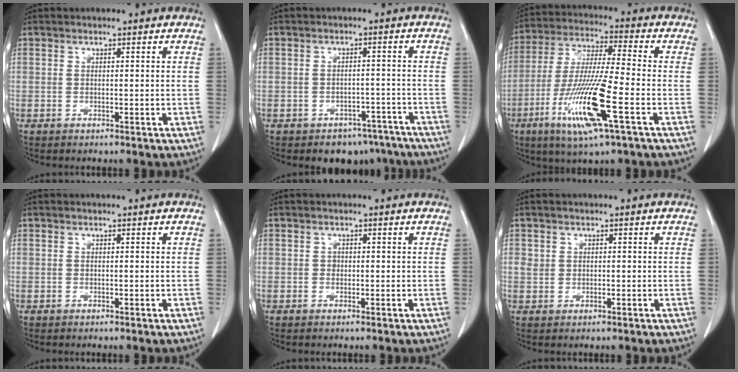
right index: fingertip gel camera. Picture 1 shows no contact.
{"total": 6.9, "force": [-5.4, 4.1, 1.2], "torque": [0.012, 0.016, -0.067]}
{"total": 15.2, "force": [-5.8, 0.5, 14.1], "torque": [-0.288, -0.022, -0.107]}
{"total": 0.0}
{"total": 0.7, "force": [0.0, 0.6, 0.2], "torque": [0.002, 0.004, 0.002]}
{"total": 1.5, "force": [0.4, 1.4, 0.5], "torque": [-0.008, 0.009, 0.012]}